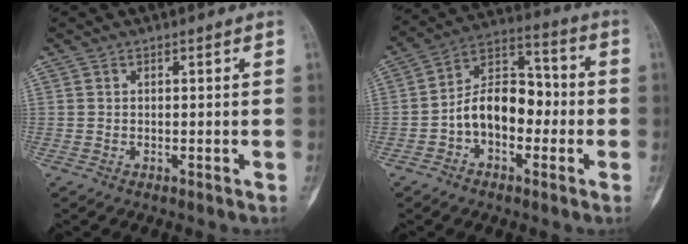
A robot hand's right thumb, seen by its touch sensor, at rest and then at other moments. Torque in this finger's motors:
{"motor_torque": [0.14, 0.14, 0.44, -0.42, 0.21]}